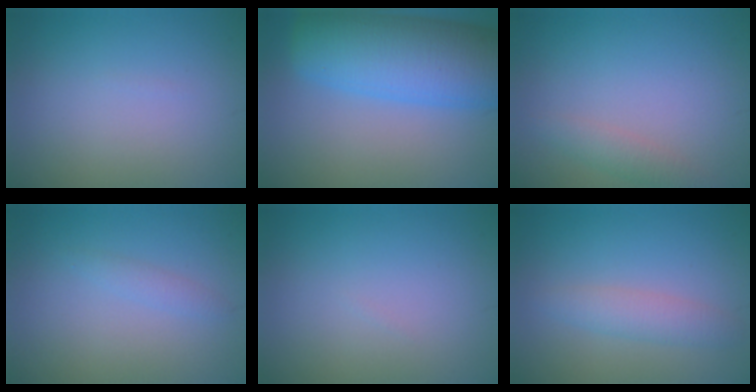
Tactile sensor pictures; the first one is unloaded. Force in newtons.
{"total": 11.4, "press": 11.4, "slide": 0.6}
{"total": 1.7, "press": 1.7, "slide": 0.1}
{"total": 1.1, "press": 1.1, "slide": 0.0}
{"total": 0.0}
{"total": 2.5, "press": 2.5, "slide": 0.2}